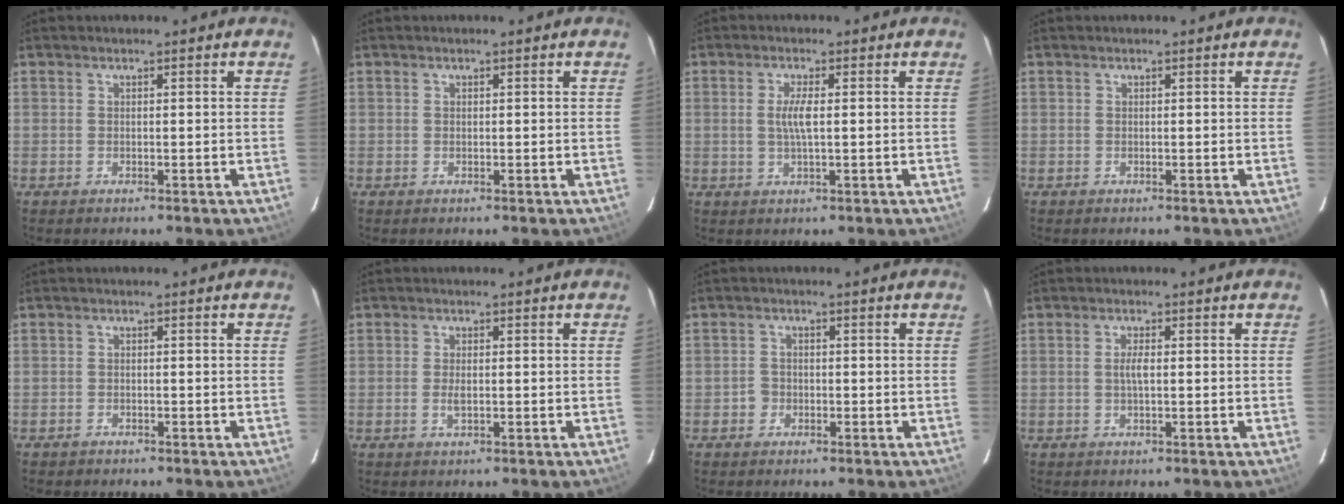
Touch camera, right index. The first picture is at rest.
{"total": 0.0}
{"total": 3.3, "force": [0.2, 0.4, 3.3], "torque": [-0.066, -0.002, 0.003]}
{"total": 0.0}
{"total": 1.1, "force": [-0.9, 0.7, 0.0], "torque": [-0.007, 0.003, -0.014]}
{"total": 2.0, "force": [-0.5, 1.0, 1.7], "torque": [-0.033, -0.002, -0.007]}
{"total": 0.6, "force": [-0.3, 0.5, 0.0], "torque": [0.000, 0.000, -0.006]}
{"total": 1.9, "force": [0.0, 0.3, 1.9], "torque": [-0.037, 0.000, -0.003]}